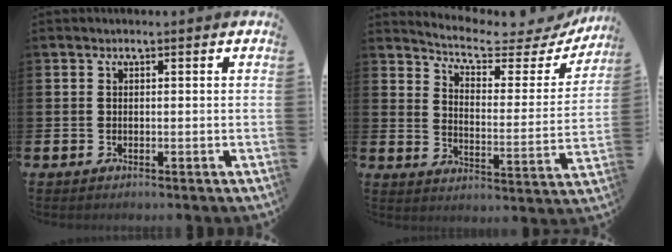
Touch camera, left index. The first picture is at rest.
{"total": 6.1, "force": [5.4, 1.7, 2.3], "torque": [-0.060, -0.040, 0.082]}